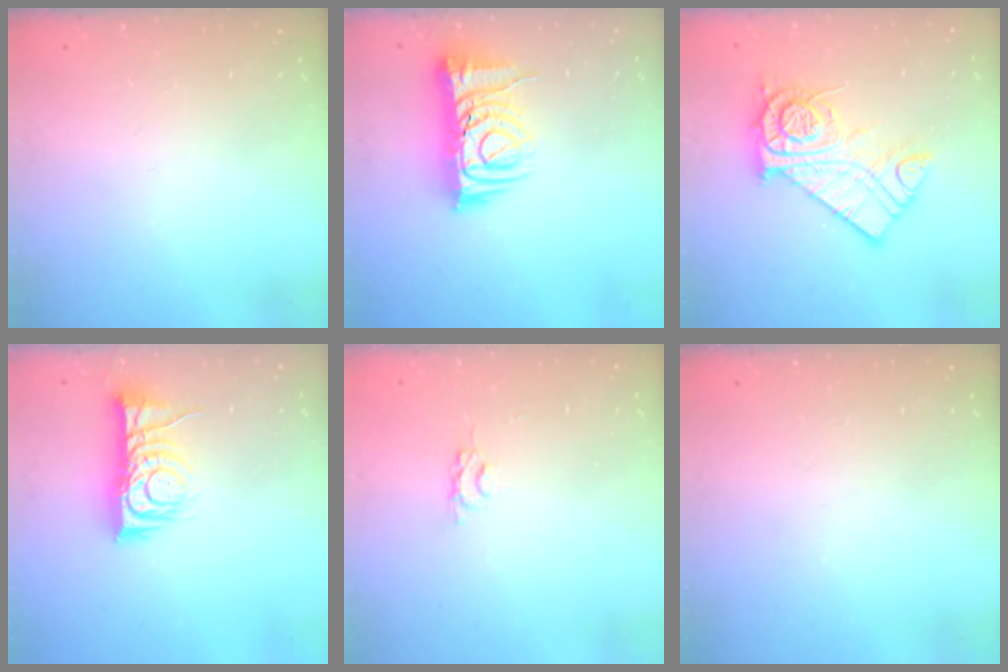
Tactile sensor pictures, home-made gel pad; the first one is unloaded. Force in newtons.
{"total": 10.1, "press": 10.0, "slide": 1.4}
{"total": 14.0, "press": 13.9, "slide": 1.4}
{"total": 10.0, "press": 10.0, "slide": 0.3}
{"total": 3.1, "press": 3.0, "slide": 0.5}
{"total": 0.0}